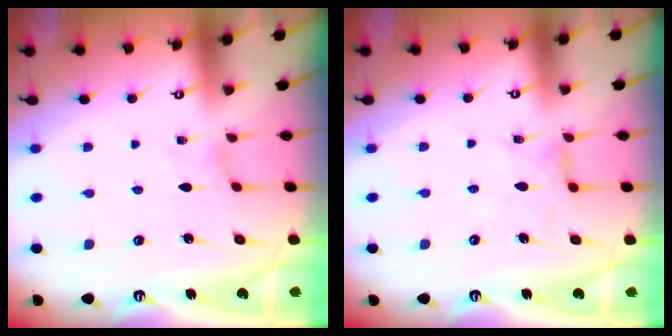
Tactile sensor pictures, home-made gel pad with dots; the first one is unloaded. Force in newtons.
{"total": 2.8, "press": 2.8, "slide": 0.4}